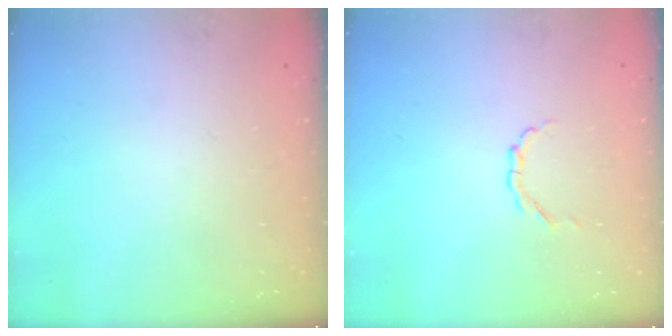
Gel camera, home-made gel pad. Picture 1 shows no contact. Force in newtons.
{"total": 2.1, "press": 2.0, "slide": 0.6}